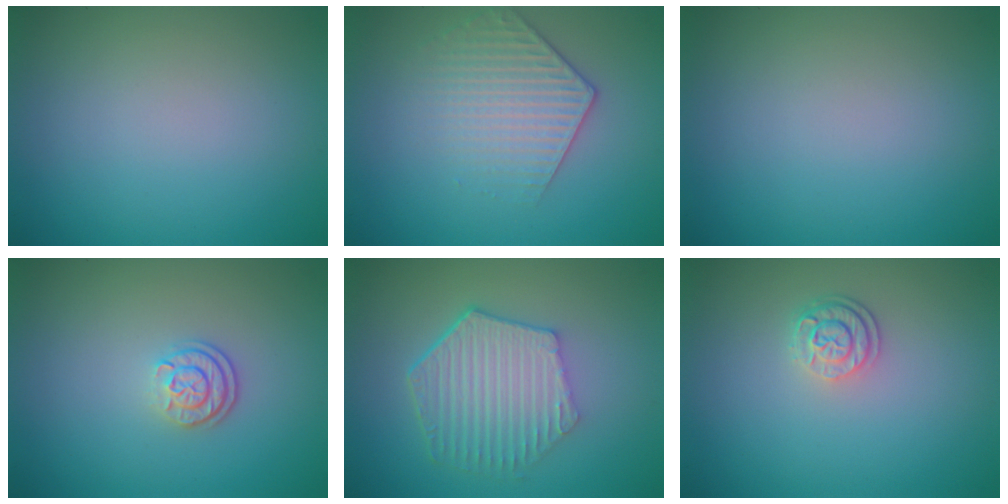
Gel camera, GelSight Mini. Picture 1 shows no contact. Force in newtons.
{"total": 3.1, "press": 3.0, "slide": 1.0}
{"total": 0.0}
{"total": 2.3, "press": 1.7, "slide": 1.5}
{"total": 5.9, "press": 4.4, "slide": 4.0}
{"total": 2.5, "press": 1.9, "slide": 1.6}